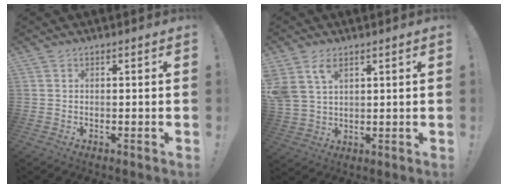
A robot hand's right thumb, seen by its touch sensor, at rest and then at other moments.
{"total": 7.2, "force": [4.2, 4.2, 4.1], "torque": [-0.084, -0.014, 0.082]}